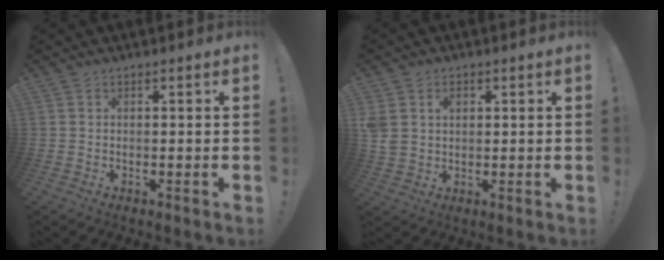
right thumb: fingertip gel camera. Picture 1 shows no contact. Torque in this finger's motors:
{"motor_torque": [0.63, 1.60, 0.27, 0.45, 0.12]}